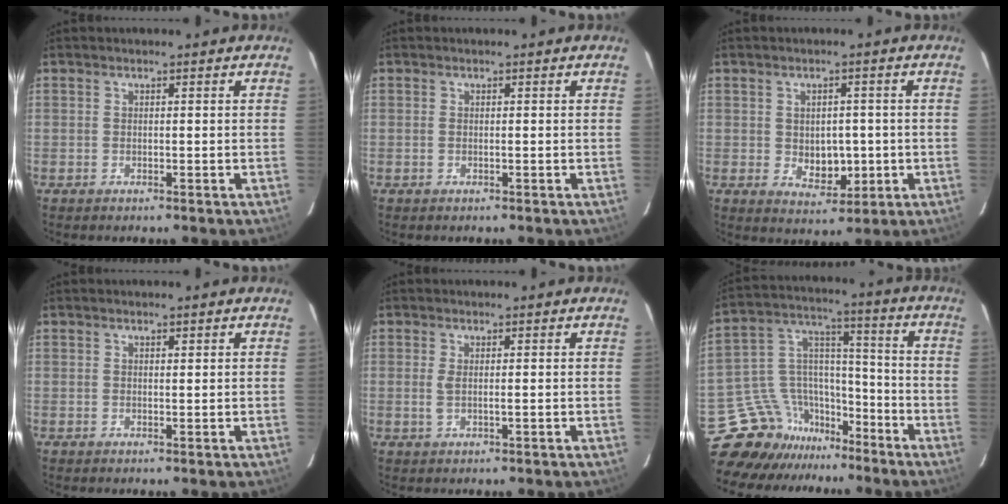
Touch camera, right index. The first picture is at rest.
{"total": 0.0}
{"total": 5.4, "force": [-0.5, 3.5, 4.1], "torque": [-0.052, -0.002, 0.005]}
{"total": 0.5, "force": [0.4, 0.1, 0.3], "torque": [-0.007, 0.000, 0.006]}
{"total": 1.7, "force": [0.1, 0.3, 1.7], "torque": [-0.040, -0.004, 0.005]}
{"total": 13.4, "force": [-10.7, 7.9, 1.0], "torque": [-0.022, 0.095, -0.183]}